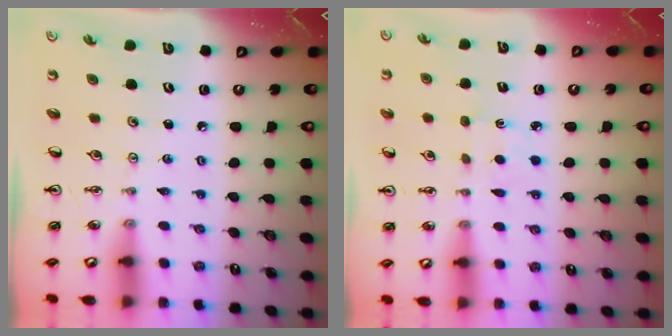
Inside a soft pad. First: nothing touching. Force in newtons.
{"total": 2.8, "press": 2.8, "slide": 0.4}